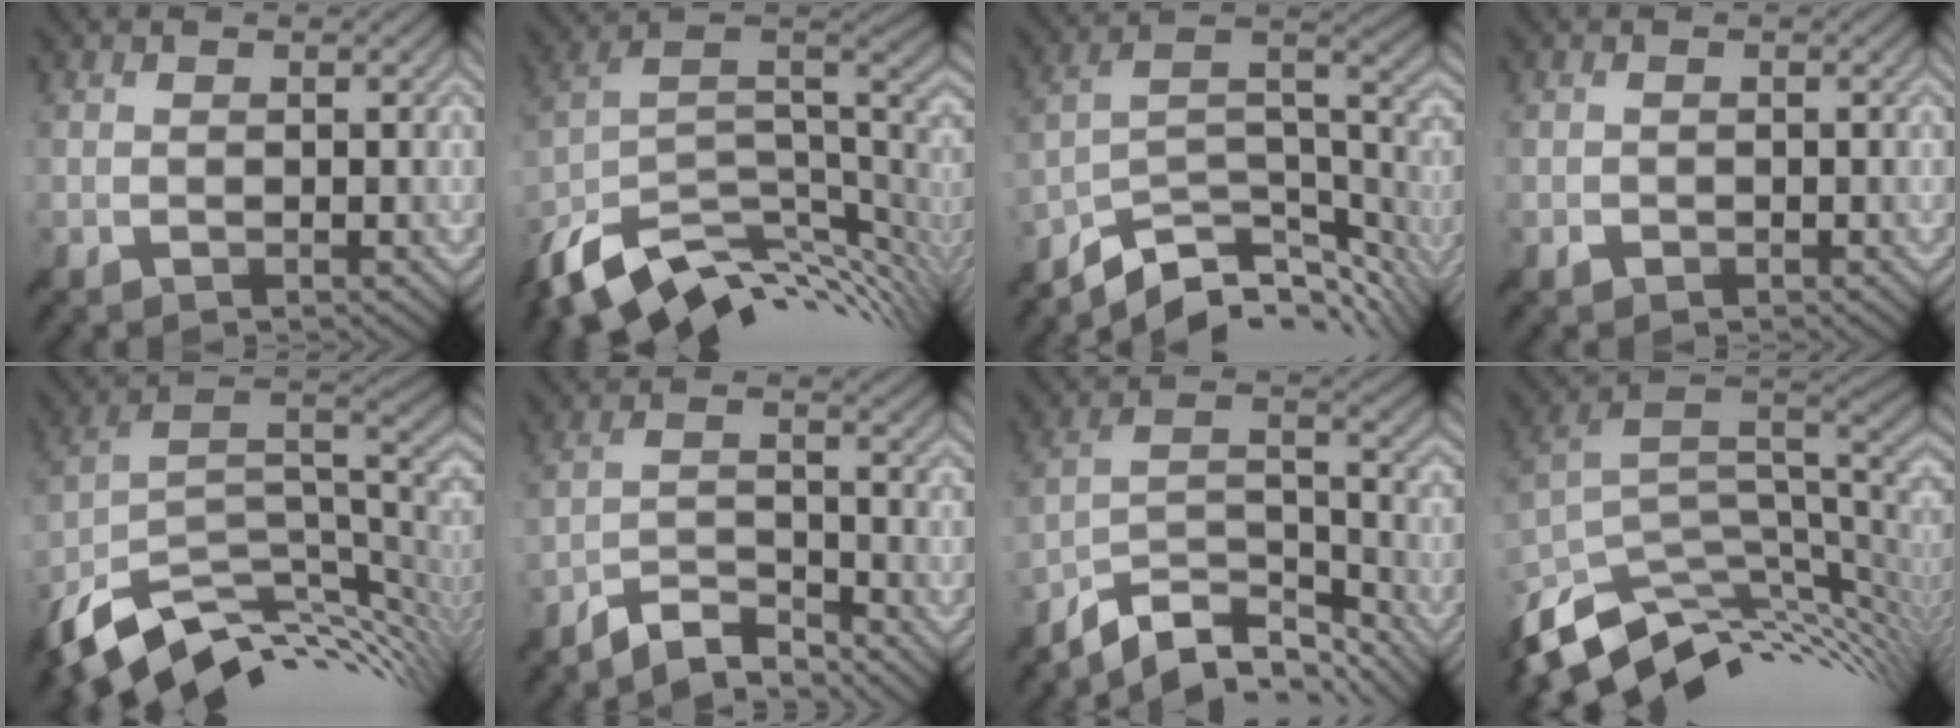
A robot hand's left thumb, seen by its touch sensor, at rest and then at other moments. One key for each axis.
{"total": 13.5, "fx": -7.3, "fy": 6.2, "fz": 9.4, "tx": -0.207, "ty": -0.018, "tz": -0.122}
{"total": 11.1, "fx": -8.1, "fy": 4.2, "fz": 6.4, "tx": -0.121, "ty": -0.001, "tz": -0.134}
{"total": 0.8, "fx": -0.4, "fy": 0.6, "fz": 0.1, "tx": 0.000, "ty": -0.005, "tz": -0.007}
{"total": 13.1, "fx": -6.1, "fy": 6.5, "fz": 9.5, "tx": -0.209, "ty": -0.024, "tz": -0.099}
{"total": 5.5, "fx": -5.1, "fy": 1.1, "fz": 1.6, "tx": -0.034, "ty": -0.003, "tz": -0.101}
{"total": 9.5, "fx": -7.7, "fy": 3.3, "fz": 4.5, "tx": -0.080, "ty": -0.003, "tz": -0.150}
{"total": 12.6, "fx": -4.9, "fy": 6.8, "fz": 9.4, "tx": -0.215, "ty": -0.030, "tz": -0.079}